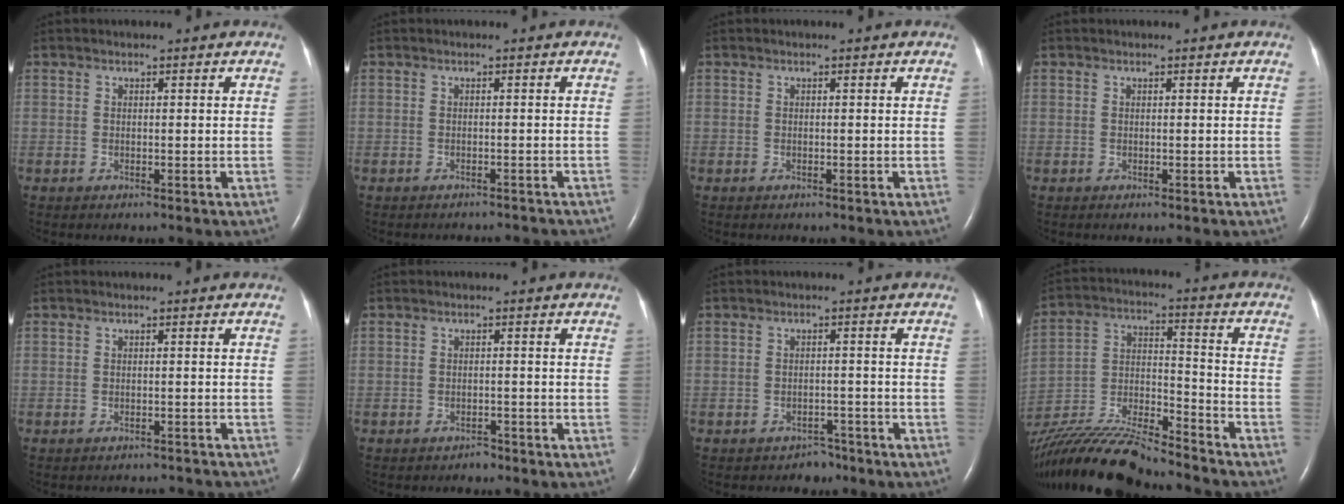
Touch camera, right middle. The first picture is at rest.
{"total": 4.4, "force": [-4.1, 1.1, 0.7], "torque": [-0.005, -0.004, -0.044]}
{"total": 0.0}
{"total": 0.0}
{"total": 5.2, "force": [-4.9, 1.5, 0.7], "torque": [-0.002, -0.001, -0.049]}
{"total": 1.3, "force": [-1.1, 0.7, -0.1], "torque": [-0.001, 0.002, -0.020]}
{"total": 2.5, "force": [-1.9, 1.5, -0.2], "torque": [-0.004, 0.011, -0.025]}
{"total": 21.3, "force": [-19.1, 2.3, 9.1], "torque": [-0.218, -0.022, -0.339]}